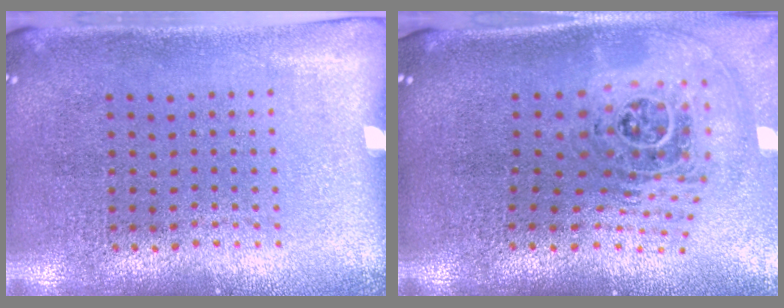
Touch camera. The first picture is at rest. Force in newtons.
{"total": 2.0, "press": 1.5, "slide": 1.3}